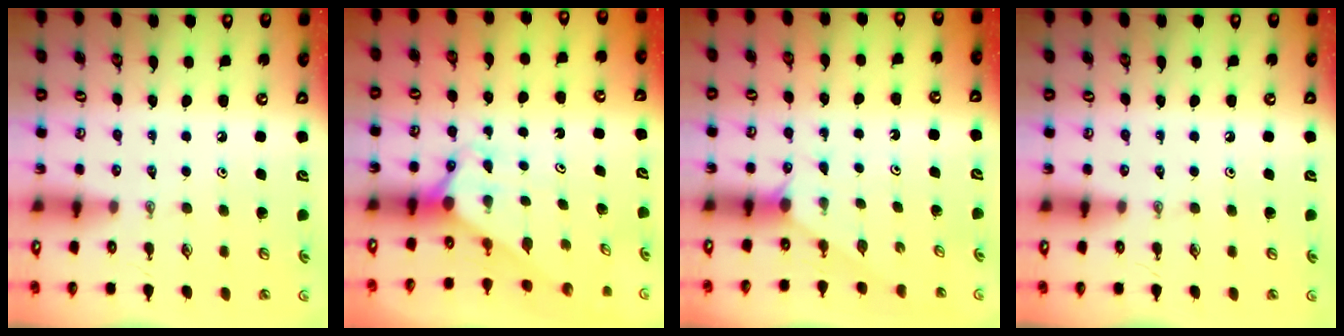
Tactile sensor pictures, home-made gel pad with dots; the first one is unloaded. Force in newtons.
{"total": 2.8, "press": 2.8, "slide": 0.0}
{"total": 1.1, "press": 1.1, "slide": 0.2}
{"total": 0.0}